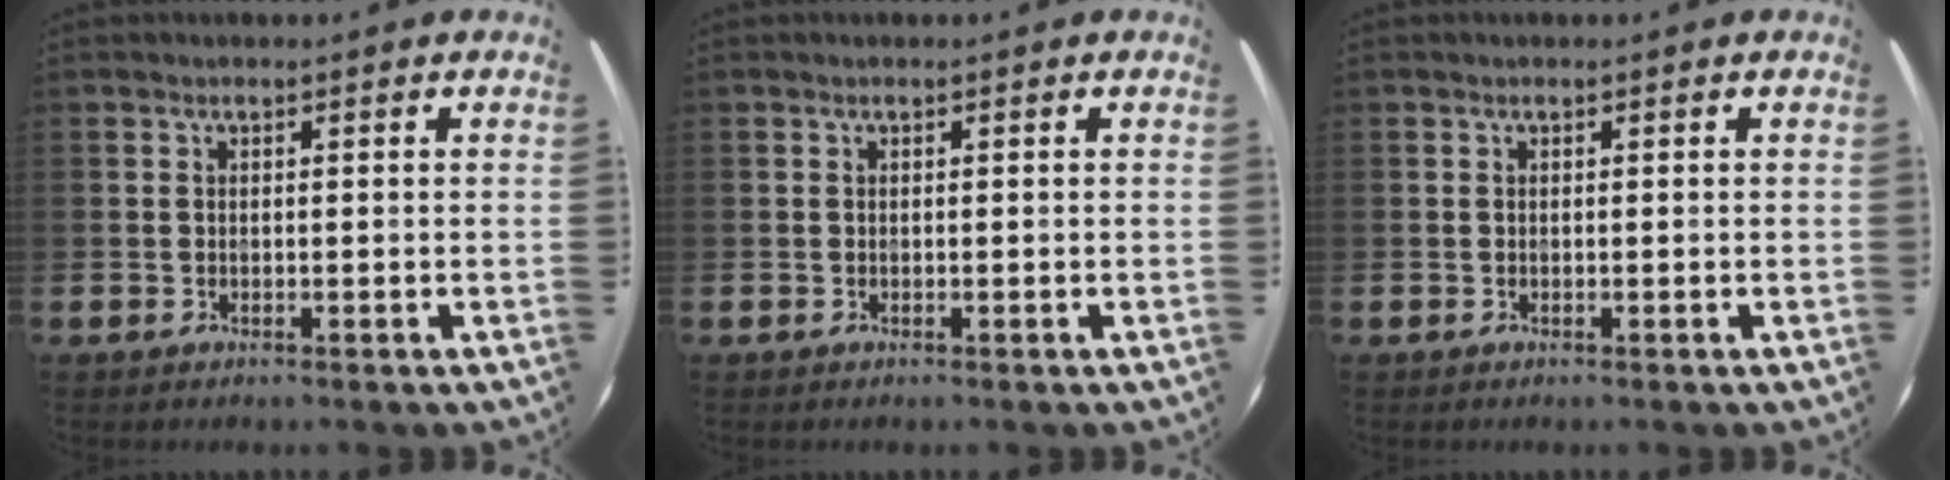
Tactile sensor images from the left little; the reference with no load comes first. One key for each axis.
{"total": 0.0}
{"total": 0.0}